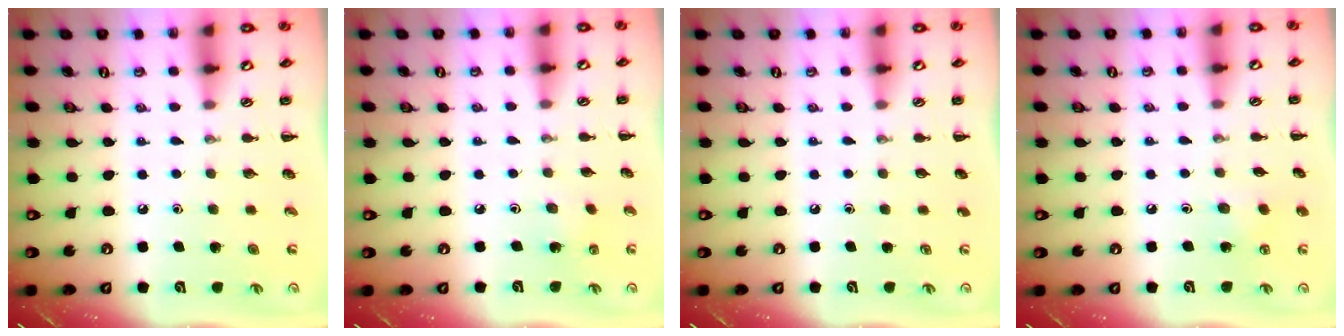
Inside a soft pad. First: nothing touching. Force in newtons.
{"total": 1.4, "press": 1.3, "slide": 0.5}
{"total": 0.0}
{"total": 5.8, "press": 5.7, "slide": 1.3}